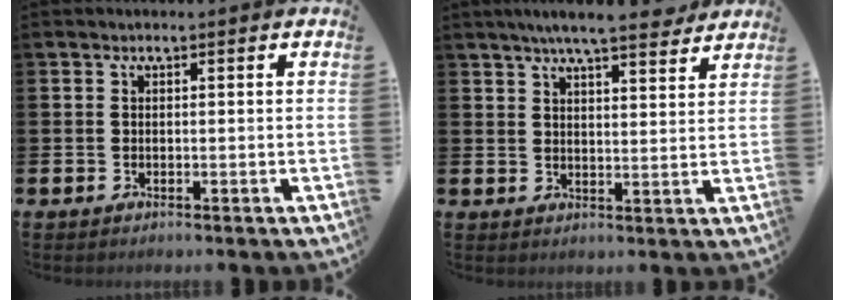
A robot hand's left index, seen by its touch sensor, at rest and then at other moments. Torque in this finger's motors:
{"motor_torque": [1.07, -1.06, 0.66, 0.21]}